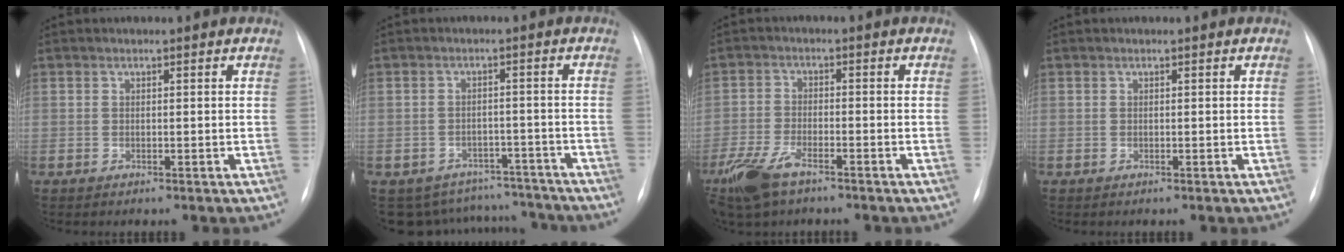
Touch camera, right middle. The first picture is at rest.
{"total": 10.1, "force": [-9.2, 4.2, 0.1], "torque": [0.001, 0.030, -0.111]}
{"total": 7.6, "force": [-5.3, 2.6, 4.8], "torque": [-0.109, -0.015, -0.098]}
{"total": 0.0}